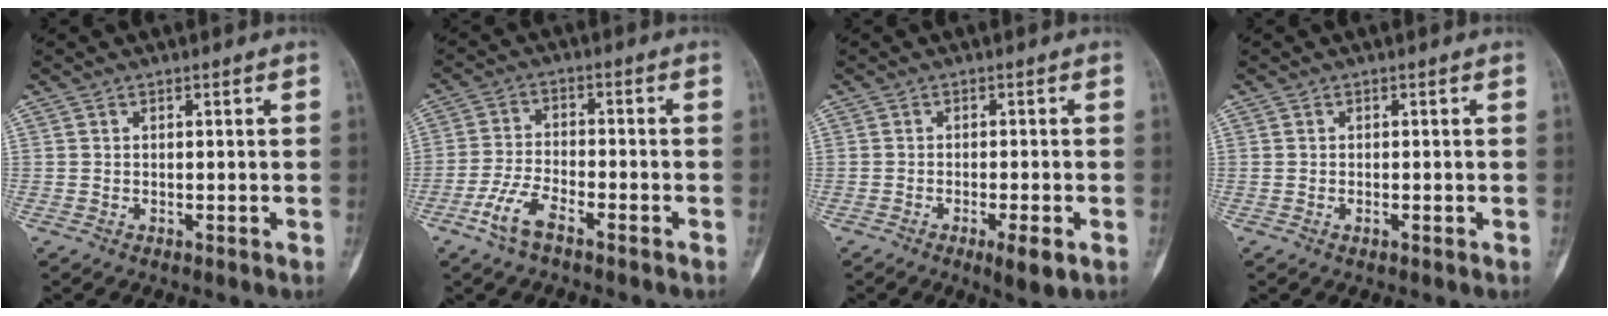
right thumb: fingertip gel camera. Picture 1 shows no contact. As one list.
[{"total": 6.3, "force": [-4.0, 2.2, 4.4], "torque": [-0.096, 0.023, -0.078]}, {"total": 4.5, "force": [-2.0, 0.8, 3.9], "torque": [-0.060, -0.004, -0.030]}, {"total": 0.5, "force": [-0.2, 0.2, 0.4], "torque": [-0.006, 0.002, -0.002]}]